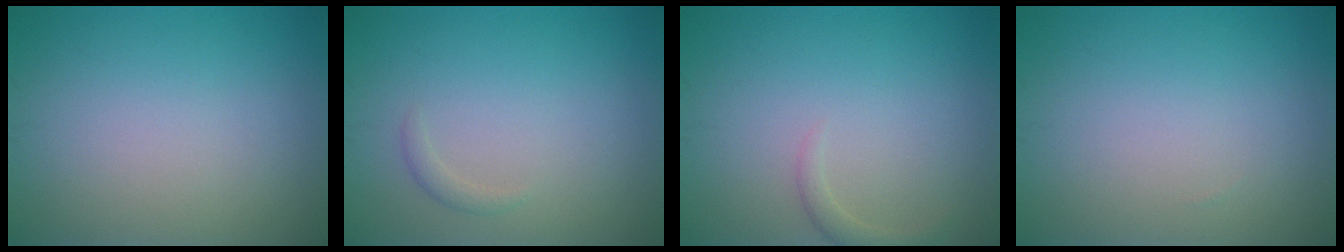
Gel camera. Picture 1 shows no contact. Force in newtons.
{"total": 0.8, "press": 0.8, "slide": 0.1}
{"total": 1.2, "press": 1.2, "slide": 0.1}
{"total": 0.0}